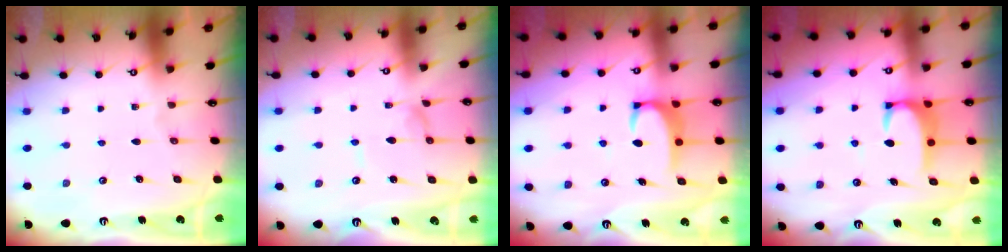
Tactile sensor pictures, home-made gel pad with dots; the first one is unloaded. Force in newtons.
{"total": 0.0}
{"total": 3.2, "press": 3.2, "slide": 0.4}
{"total": 3.6, "press": 3.5, "slide": 0.9}